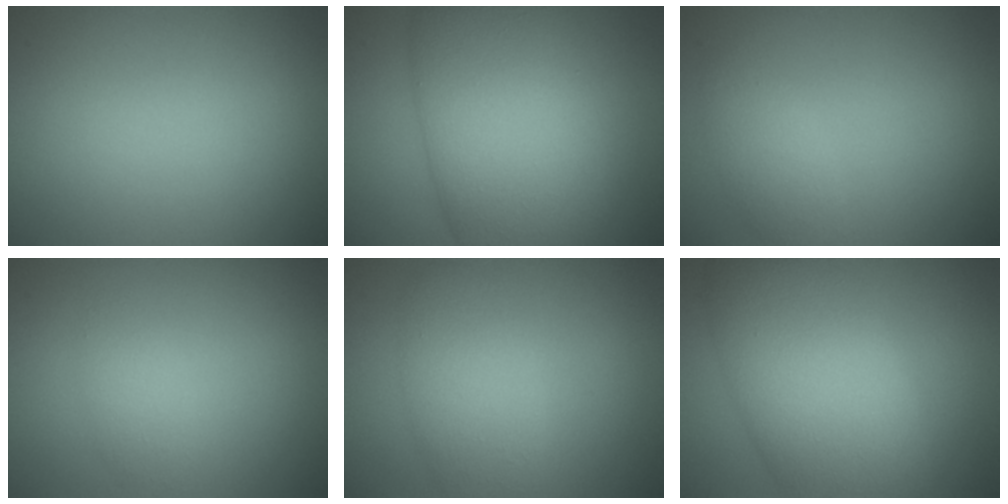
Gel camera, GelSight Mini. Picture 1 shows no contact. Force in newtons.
{"total": 13.0, "press": 13.0, "slide": 0.1}
{"total": 1.9, "press": 1.9, "slide": 0.1}
{"total": 1.7, "press": 1.7, "slide": 0.0}
{"total": 3.9, "press": 3.9, "slide": 0.2}
{"total": 10.5, "press": 10.5, "slide": 0.5}